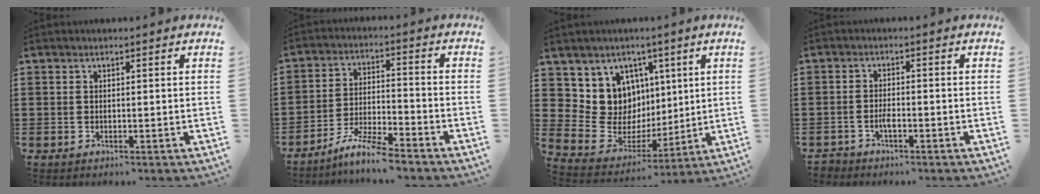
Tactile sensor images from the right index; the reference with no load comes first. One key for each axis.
{"total": 6.4, "fx": -5.8, "fy": 0.0, "fz": 2.7, "tx": -0.066, "ty": -0.008, "tz": -0.113}
{"total": 10.1, "fx": 3.2, "fy": 9.3, "fz": 2.3, "tx": -0.074, "ty": -0.037, "tz": 0.070}
{"total": 1.7, "fx": -1.2, "fy": 0.8, "fz": 1.0, "tx": -0.021, "ty": -0.001, "tz": -0.022}